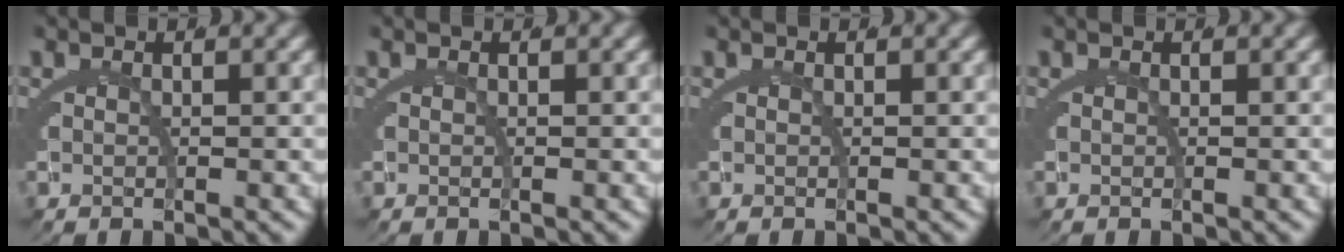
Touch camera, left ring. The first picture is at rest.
{"total": 0.0}
{"total": 0.0}
{"total": 0.0}